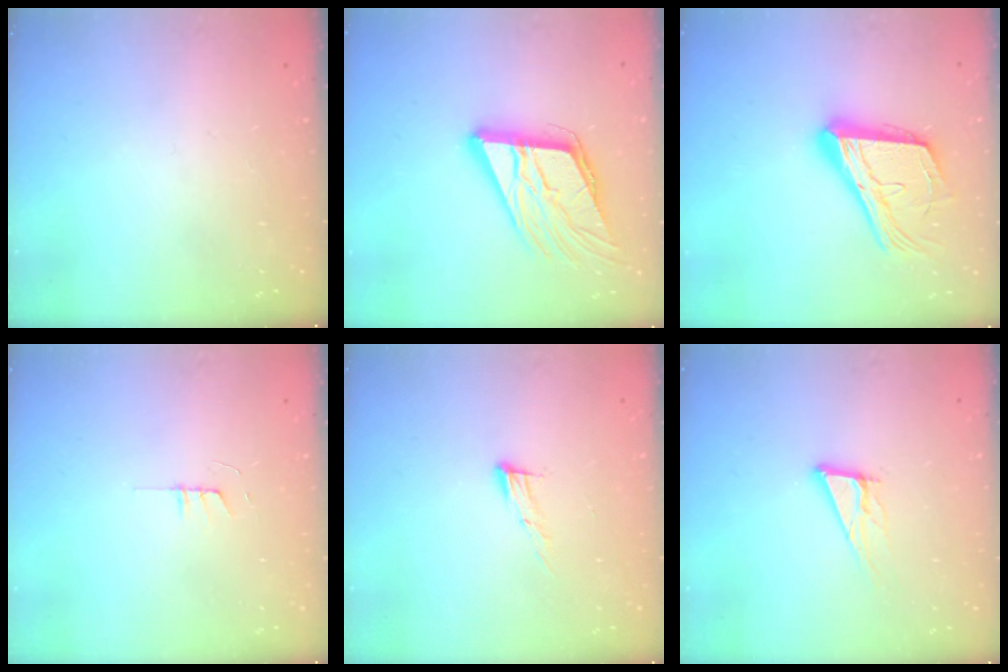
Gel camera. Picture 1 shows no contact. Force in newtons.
{"total": 16.2, "press": 15.9, "slide": 2.9}
{"total": 21.0, "press": 20.9, "slide": 2.7}
{"total": 4.0, "press": 4.0, "slide": 0.4}
{"total": 8.5, "press": 8.4, "slide": 1.5}
{"total": 10.8, "press": 10.5, "slide": 2.6}